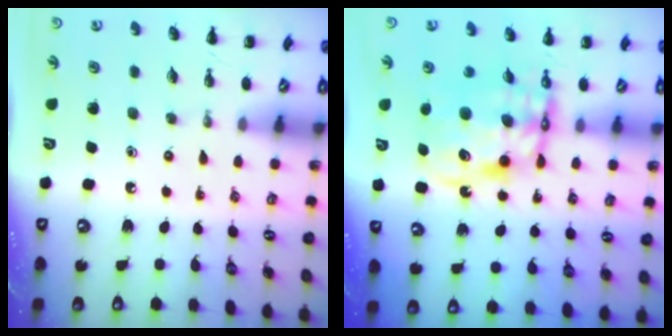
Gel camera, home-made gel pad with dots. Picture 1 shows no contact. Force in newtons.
{"total": 11.8, "press": 11.4, "slide": 2.9}